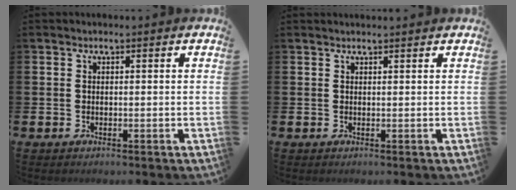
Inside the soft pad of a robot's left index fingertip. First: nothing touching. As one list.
[{"total": 0.7, "force": [0.6, -0.1, 0.1], "torque": [-0.001, -0.001, 0.012]}]